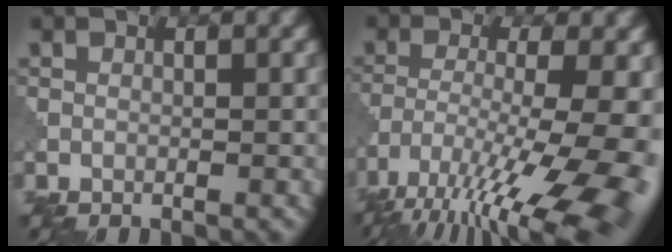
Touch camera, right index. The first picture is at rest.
{"total": 16.8, "force": [-9.9, 5.3, 12.6], "torque": [-0.202, -0.035, -0.136]}